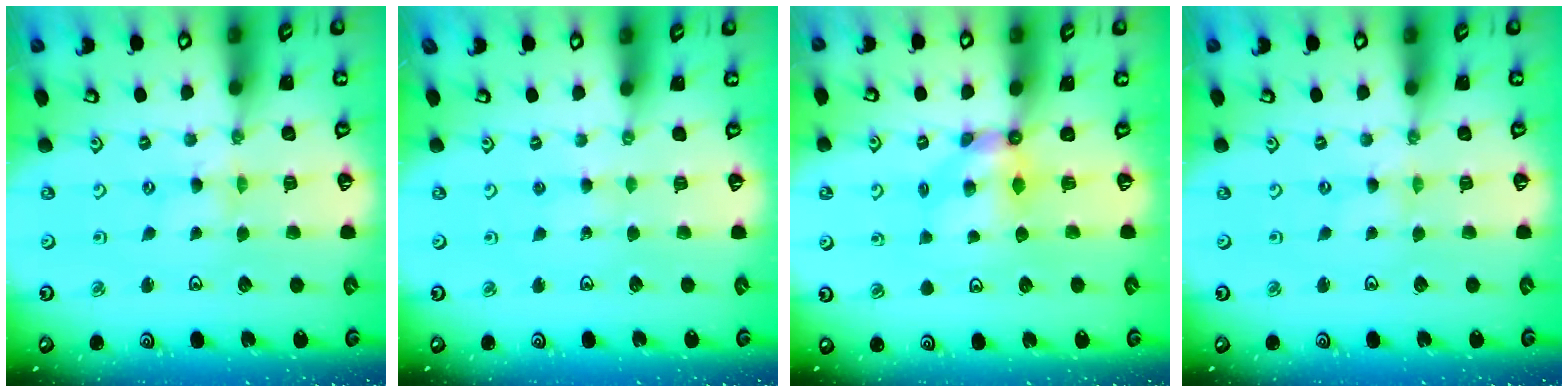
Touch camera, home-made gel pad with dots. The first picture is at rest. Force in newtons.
{"total": 2.3, "press": 2.3, "slide": 0.3}
{"total": 5.1, "press": 5.1, "slide": 0.3}
{"total": 0.0}